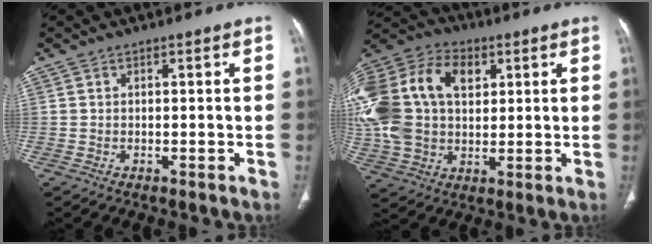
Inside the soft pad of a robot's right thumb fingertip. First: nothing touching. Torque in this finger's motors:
{"motor_torque": [2.45, 2.55, 1.44, -0.16, 0.53]}